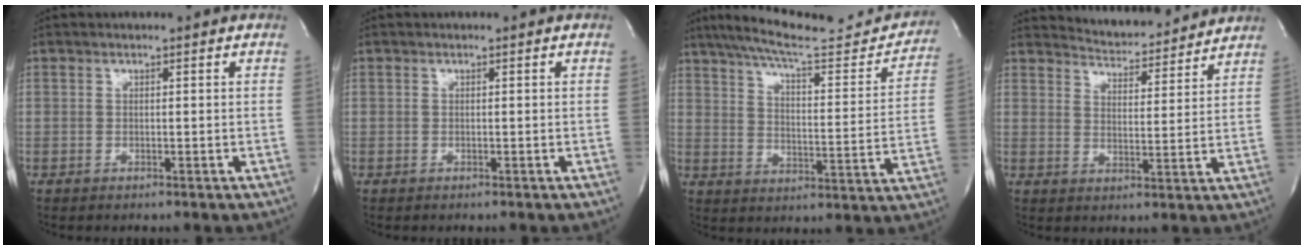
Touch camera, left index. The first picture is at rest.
{"total": 0.0}
{"total": 21.2, "force": [19.1, 2.5, 8.8], "torque": [-0.135, -0.031, 0.254]}
{"total": 9.8, "force": [9.6, 1.2, 1.2], "torque": [-0.024, -0.002, 0.135]}